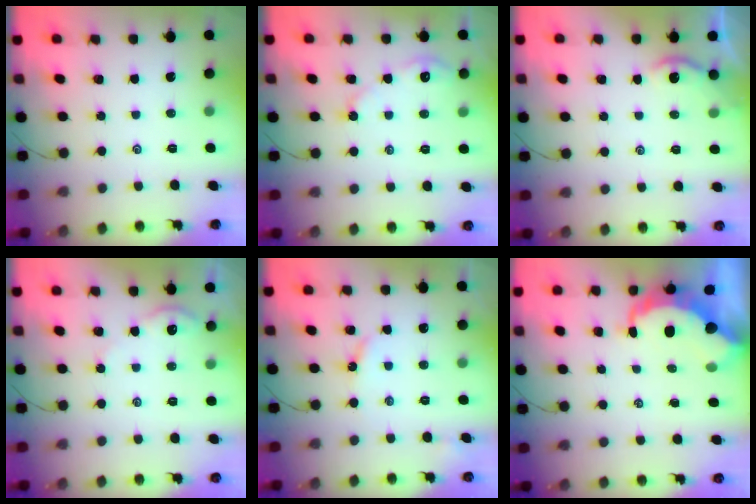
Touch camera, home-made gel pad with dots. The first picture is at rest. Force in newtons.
{"total": 3.4, "press": 3.4, "slide": 0.4}
{"total": 2.8, "press": 2.8, "slide": 0.3}
{"total": 2.4, "press": 2.4, "slide": 0.3}
{"total": 3.3, "press": 3.3, "slide": 0.4}
{"total": 8.5, "press": 8.5, "slide": 0.6}